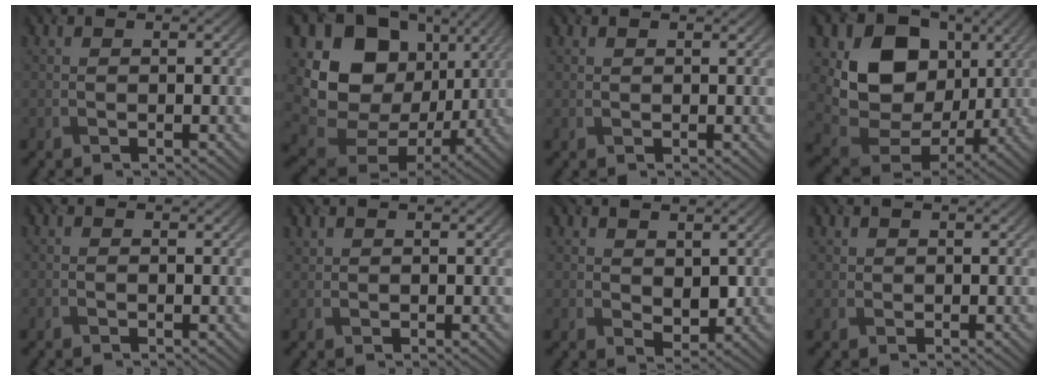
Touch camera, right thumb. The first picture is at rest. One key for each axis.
{"total": 16.5, "fx": 2.6, "fy": 13.5, "fz": 9.2, "tx": -0.207, "ty": -0.021, "tz": 0.057}
{"total": 0.5, "fx": 0.4, "fy": 0.3, "fz": 0.1, "tx": -0.002, "ty": -0.001, "tz": 0.010}
{"total": 14.3, "fx": 3.1, "fy": 11.3, "fz": 8.2, "tx": -0.163, "ty": -0.011, "tz": 0.056}
{"total": 0.0}
{"total": 1.3, "fx": 1.2, "fy": 0.6, "fz": 0.3, "tx": -0.012, "ty": 0.002, "tz": 0.029}
{"total": 3.2, "fx": 1.4, "fy": 2.0, "fz": 2.0, "tx": -0.042, "ty": -0.010, "tz": 0.028}
{"total": 1.2, "fx": 0.9, "fy": 0.7, "fz": 0.3, "tx": -0.009, "ty": -0.001, "tz": 0.020}